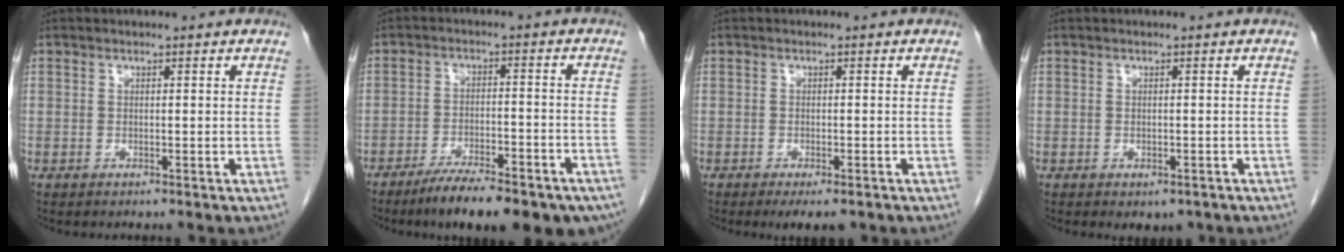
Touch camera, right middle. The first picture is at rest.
{"total": 16.6, "force": [-12.8, 4.0, 9.9], "torque": [-0.100, 0.004, -0.181]}
{"total": 4.0, "force": [-2.8, 1.3, 2.5], "torque": [-0.029, -0.006, -0.038]}
{"total": 2.2, "force": [-1.4, 1.3, 1.1], "torque": [-0.006, -0.002, -0.010]}